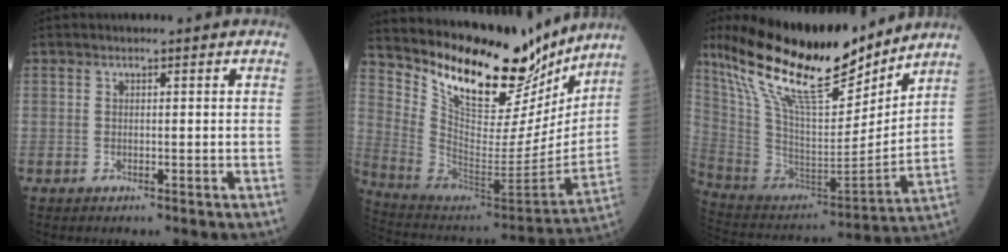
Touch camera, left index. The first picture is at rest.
{"total": 21.5, "force": [17.5, 7.0, 10.4], "torque": [-0.178, -0.034, 0.289]}
{"total": 23.6, "force": [18.0, 5.1, 14.5], "torque": [-0.267, -0.005, 0.322]}